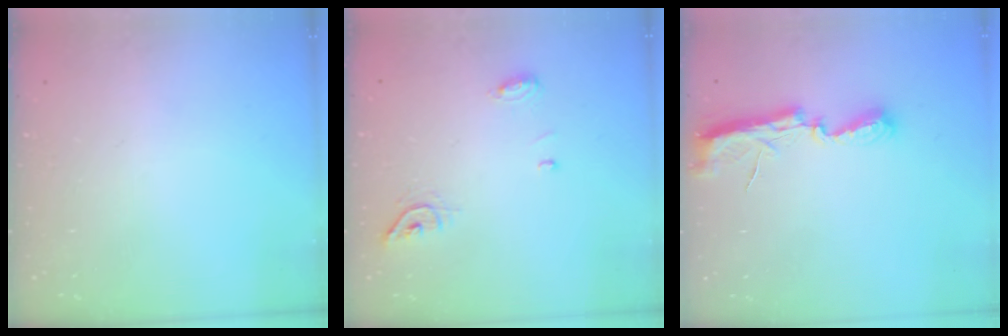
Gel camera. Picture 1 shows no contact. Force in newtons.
{"total": 8.5, "press": 7.0, "slide": 4.8}
{"total": 7.2, "press": 7.2, "slide": 0.5}